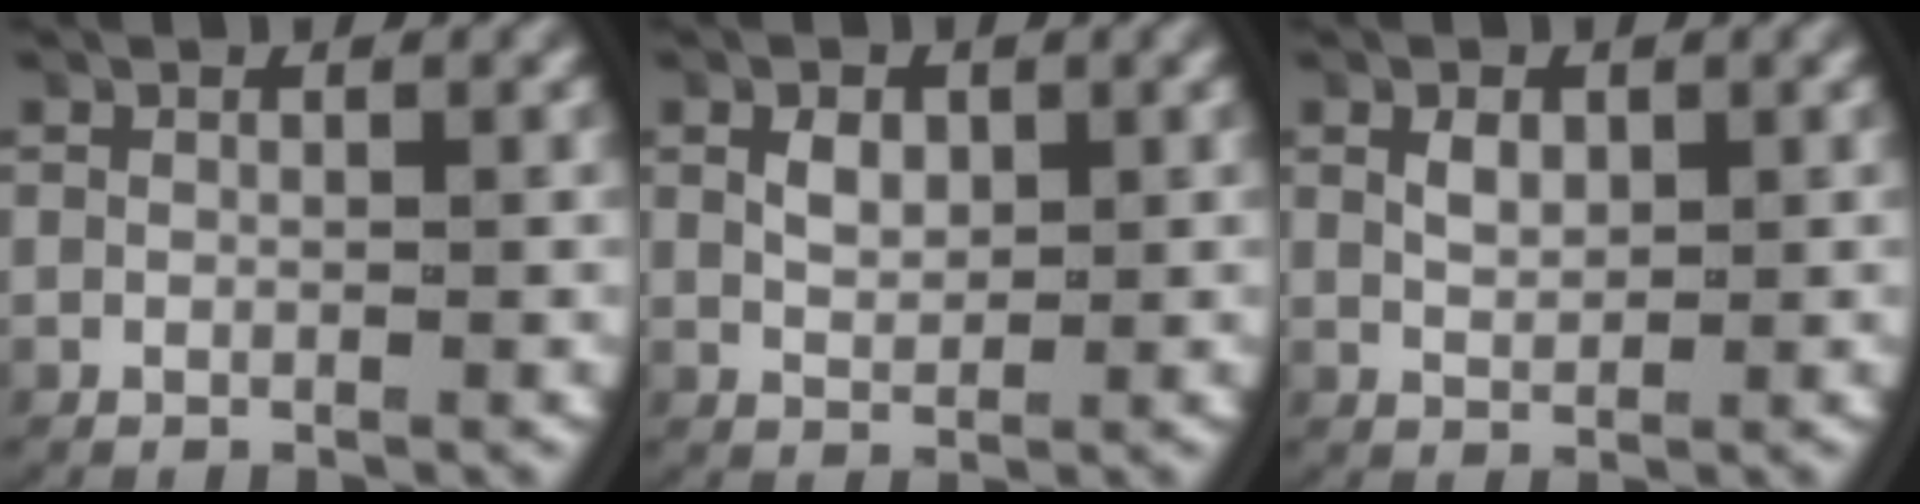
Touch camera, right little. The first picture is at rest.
{"total": 1.9, "force": [0.5, 1.2, 1.3], "torque": [-0.024, -0.006, 0.016]}
{"total": 1.6, "force": [0.4, 0.9, 1.2], "torque": [-0.022, -0.005, 0.015]}